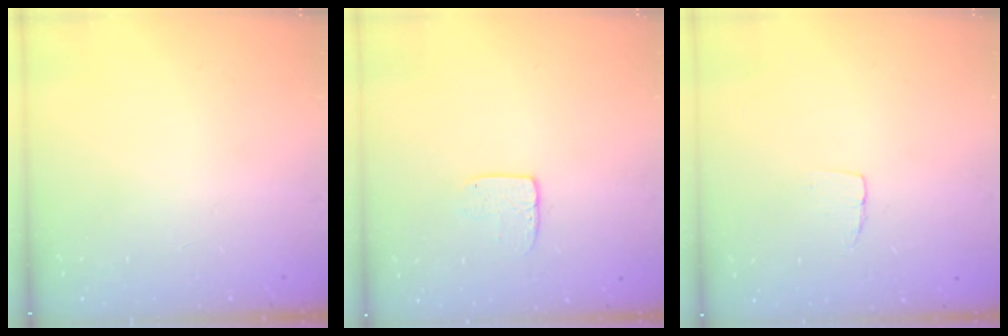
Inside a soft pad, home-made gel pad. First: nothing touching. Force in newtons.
{"total": 6.5, "press": 6.5, "slide": 0.4}
{"total": 3.9, "press": 3.9, "slide": 0.3}